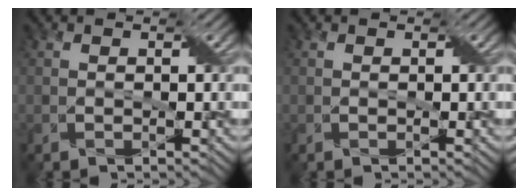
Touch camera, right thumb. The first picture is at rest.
{"total": 0.0}